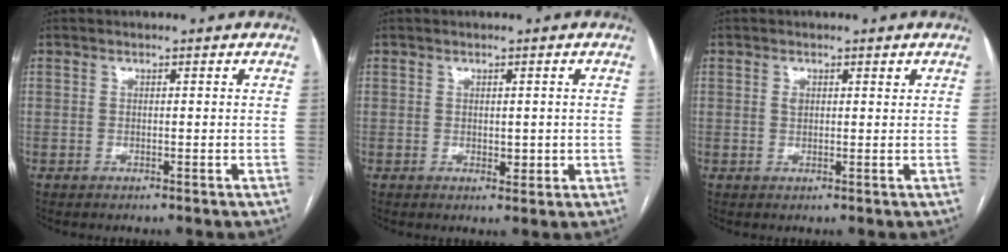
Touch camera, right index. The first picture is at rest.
{"total": 2.0, "force": [0.0, 1.3, 1.5], "torque": [-0.018, -0.001, 0.005]}
{"total": 1.4, "force": [0.6, 0.8, 0.9], "torque": [-0.018, 0.004, 0.012]}